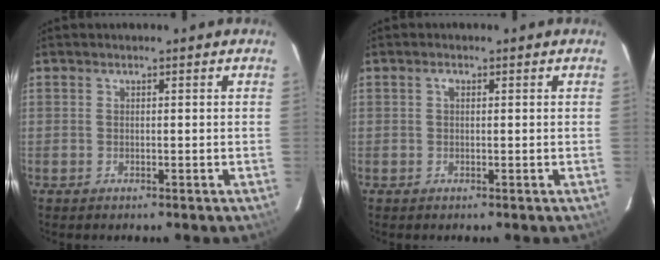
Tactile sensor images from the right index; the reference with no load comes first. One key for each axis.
{"total": 0.9, "fx": 0.2, "fy": 0.6, "fz": 0.6, "tx": -0.012, "ty": 0.005, "tz": 0.002}